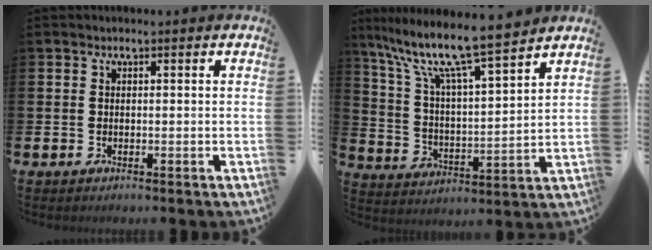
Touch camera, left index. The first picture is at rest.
{"total": 11.2, "force": [9.7, 1.2, 5.5], "torque": [-0.139, -0.063, 0.162]}